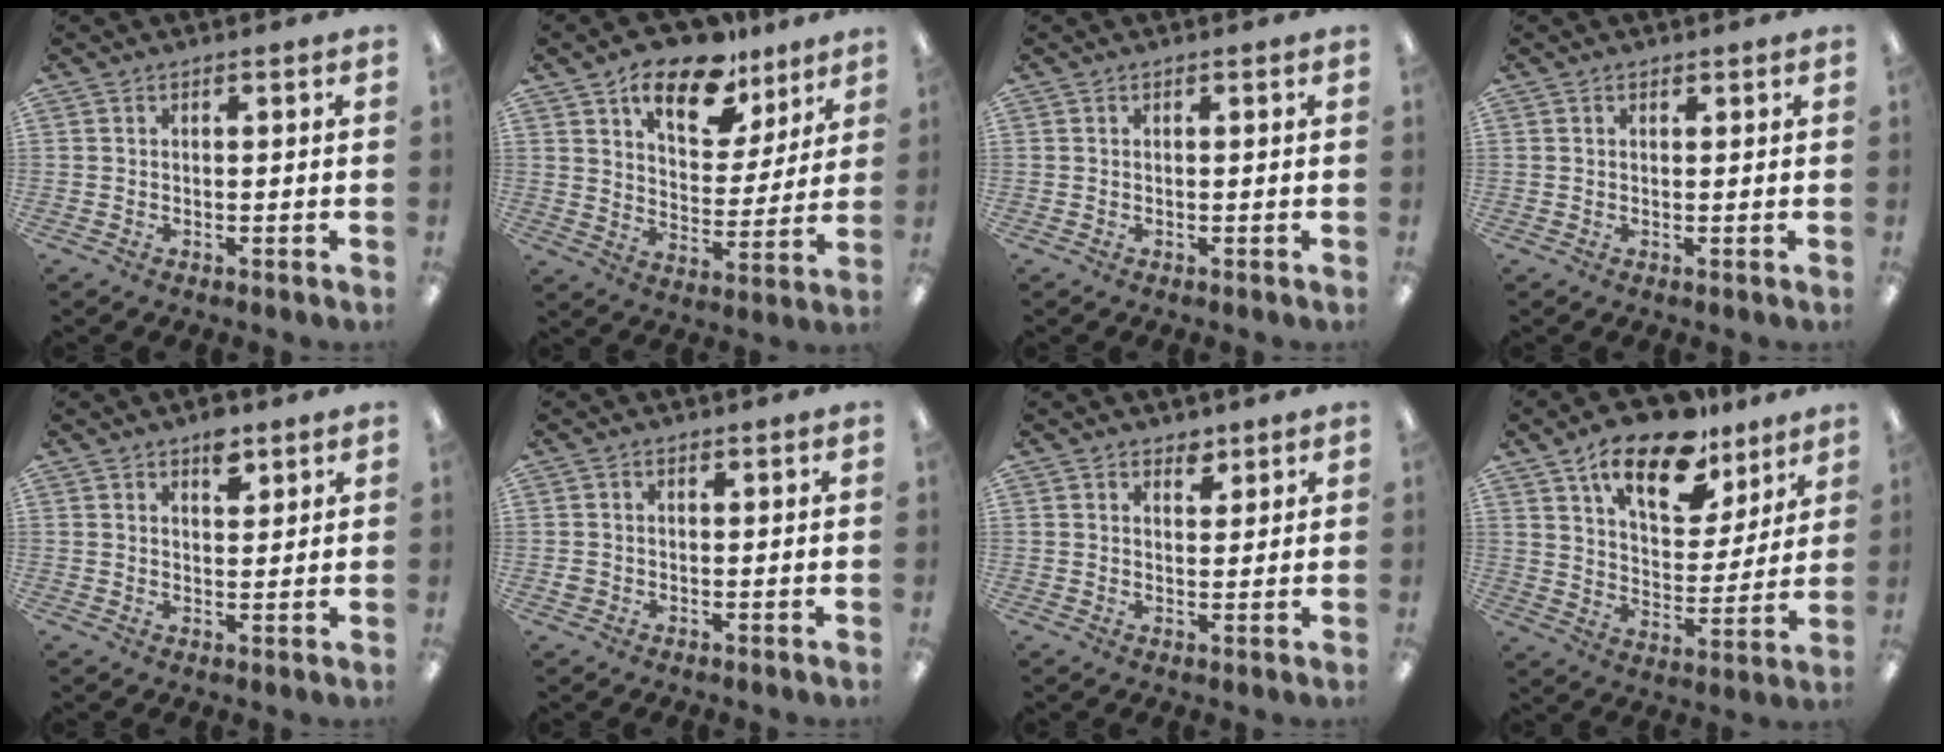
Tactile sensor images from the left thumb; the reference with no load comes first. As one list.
[{"total": 15.0, "force": [10.7, 7.2, 7.8], "torque": [-0.114, -0.058, 0.185]}, {"total": 0.0}, {"total": 0.7, "force": [0.5, 0.4, 0.1], "torque": [-0.002, 0.003, 0.008]}, {"total": 5.0, "force": [3.3, 2.7, 2.6], "torque": [-0.017, -0.017, 0.051]}, {"total": 1.6, "force": [0.2, 1.6, 0.4], "torque": [0.000, 0.001, -0.001]}, {"total": 3.4, "force": [2.6, 2.1, 0.8], "torque": [0.003, -0.013, 0.042]}, {"total": 17.7, "force": [12.4, 8.1, 9.7], "torque": [-0.155, -0.066, 0.211]}]